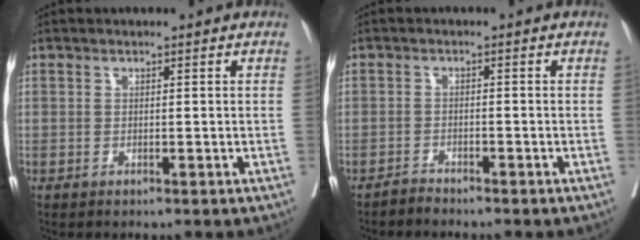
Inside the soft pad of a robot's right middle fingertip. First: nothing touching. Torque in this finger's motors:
{"motor_torque": [0.07, -0.09, -0.02, 0.01]}